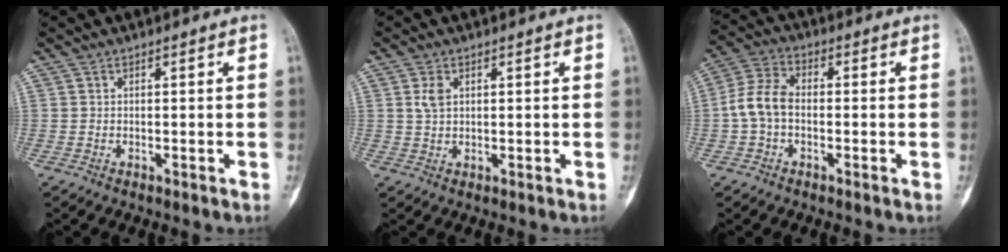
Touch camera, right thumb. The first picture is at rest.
{"total": 2.6, "force": [0.9, 1.6, 1.9], "torque": [-0.035, 0.002, 0.019]}
{"total": 7.4, "force": [-1.1, 4.9, 5.4], "torque": [-0.107, 0.022, -0.032]}